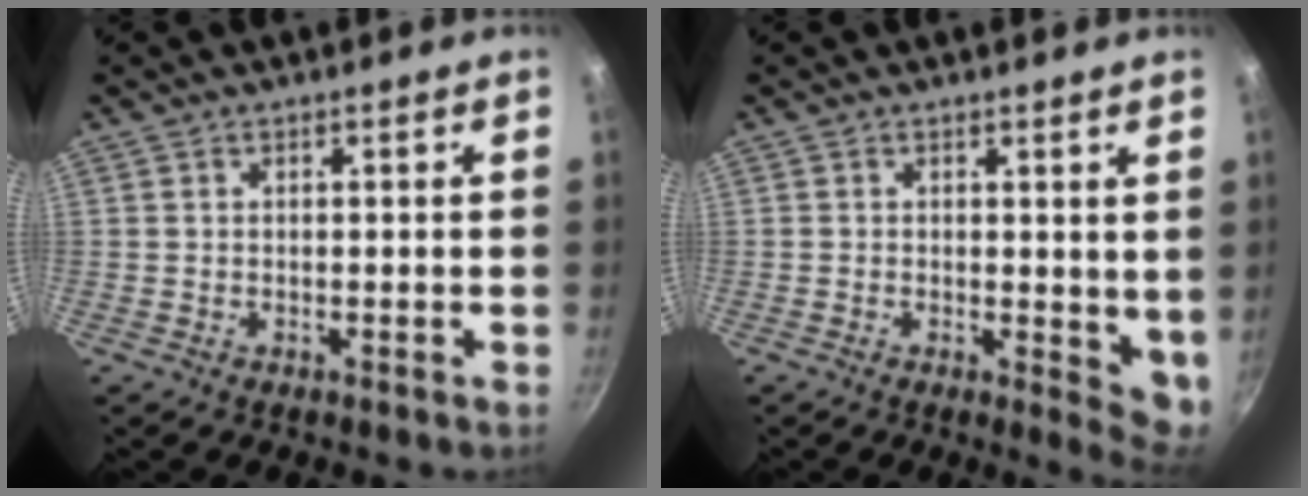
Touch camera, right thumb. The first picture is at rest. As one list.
[{"total": 5.0, "force": [0.9, 2.6, 4.2], "torque": [-0.047, -0.013, 0.011]}]